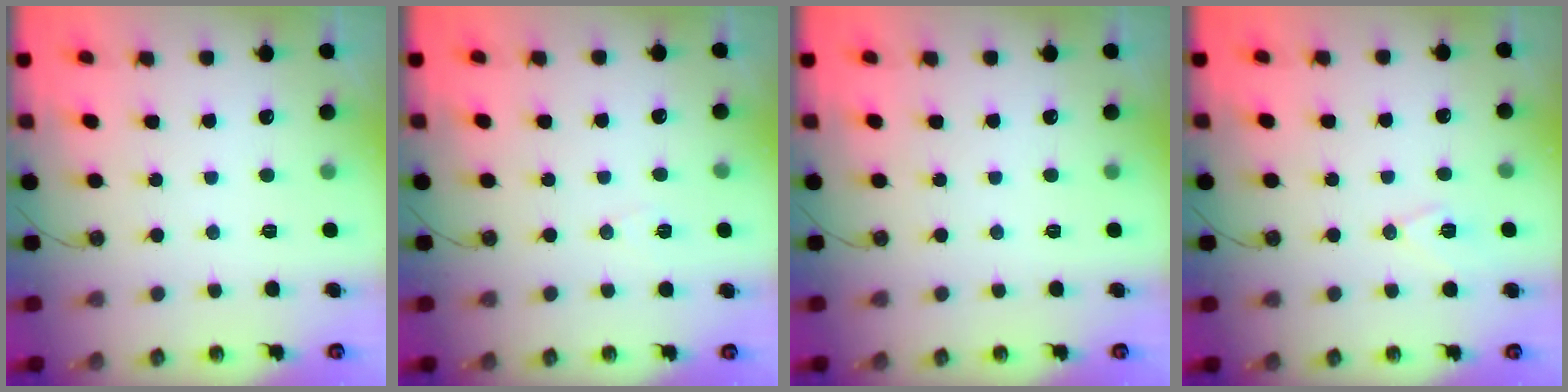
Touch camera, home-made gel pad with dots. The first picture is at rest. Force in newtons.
{"total": 5.0, "press": 3.9, "slide": 3.1}
{"total": 0.0}
{"total": 7.3, "press": 6.4, "slide": 3.5}